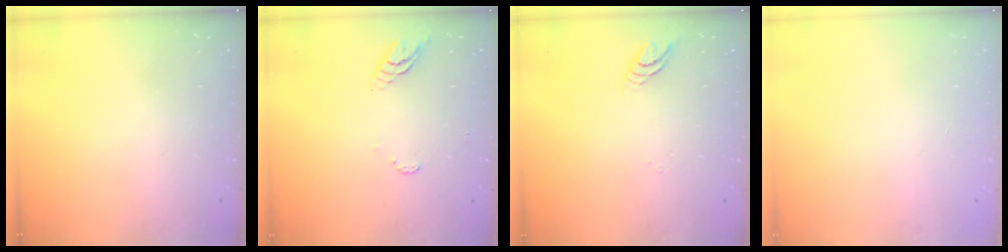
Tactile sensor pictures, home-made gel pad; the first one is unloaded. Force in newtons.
{"total": 5.7, "press": 5.7, "slide": 0.4}
{"total": 4.1, "press": 4.1, "slide": 0.1}
{"total": 0.0}